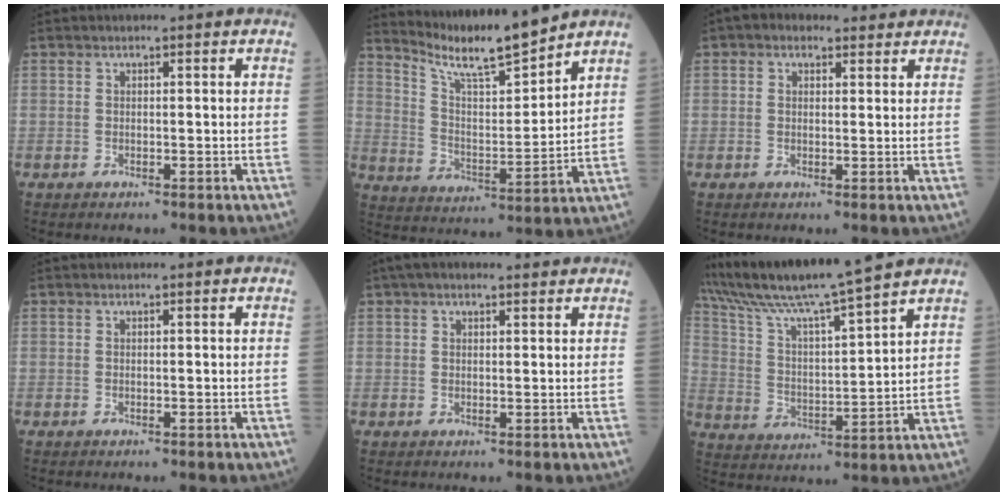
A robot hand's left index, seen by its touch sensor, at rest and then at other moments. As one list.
[{"total": 10.9, "force": [10.3, -0.6, 3.7], "torque": [-0.075, -0.007, 0.191]}, {"total": 3.7, "force": [2.6, 2.2, 1.5], "torque": [-0.027, 0.029, 0.040]}, {"total": 0.0}, {"total": 4.6, "force": [3.5, 1.6, 2.5], "torque": [-0.039, 0.037, 0.055]}, {"total": 15.8, "force": [14.0, -1.4, 7.1], "torque": [-0.139, 0.011, 0.244]}]